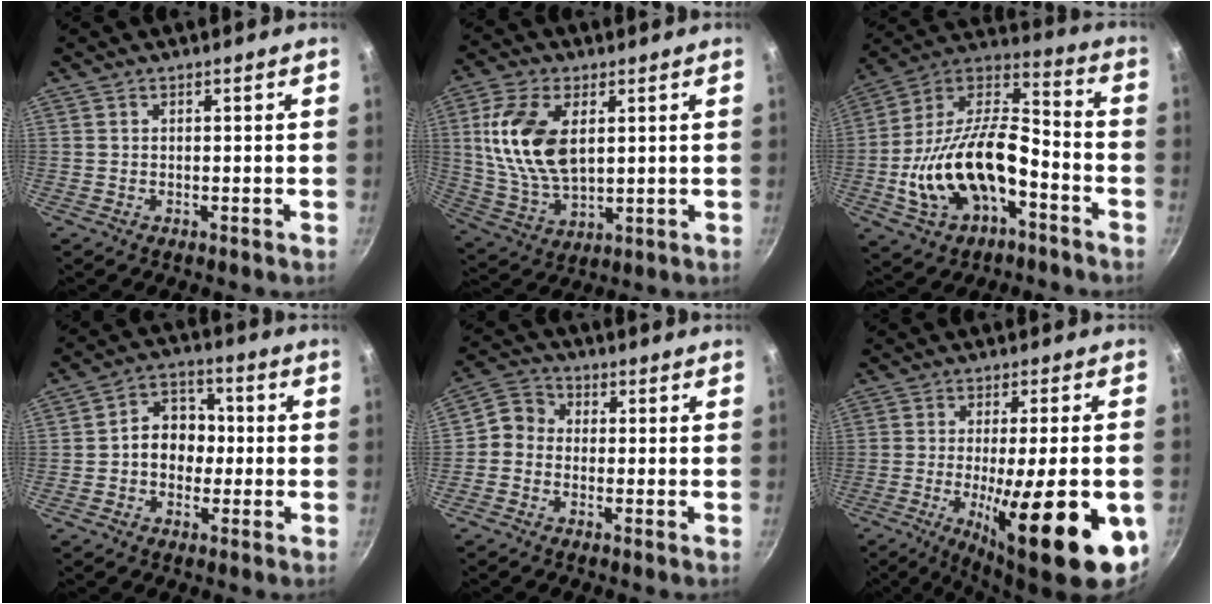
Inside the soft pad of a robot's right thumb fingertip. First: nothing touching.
{"total": 15.0, "force": [3.4, 8.5, 12.0], "torque": [-0.223, -0.013, 0.074]}
{"total": 22.5, "force": [-6.7, 12.2, 17.7], "torque": [-0.320, 0.058, -0.127]}
{"total": 8.8, "force": [-0.6, 7.1, 5.2], "torque": [-0.033, 0.026, -0.022]}
{"total": 4.8, "force": [-0.9, 4.2, 2.1], "torque": [-0.021, 0.019, -0.040]}
{"total": 22.6, "force": [-7.0, 5.7, 20.8], "torque": [-0.284, -0.010, -0.095]}